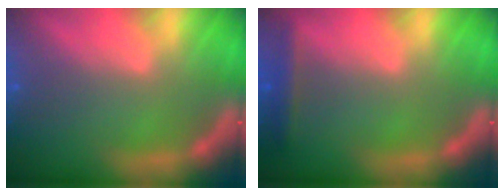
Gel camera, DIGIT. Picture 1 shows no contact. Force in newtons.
{"total": 1.9}